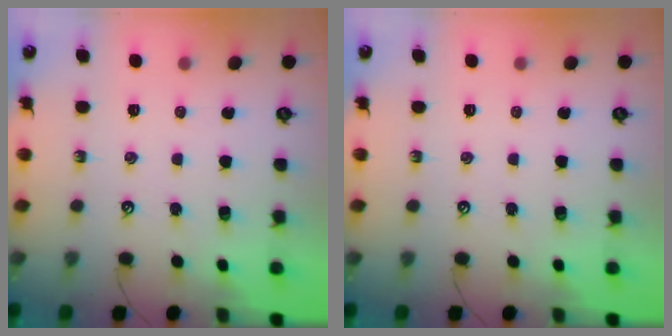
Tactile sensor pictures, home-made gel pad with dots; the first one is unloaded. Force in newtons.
{"total": 0.0}